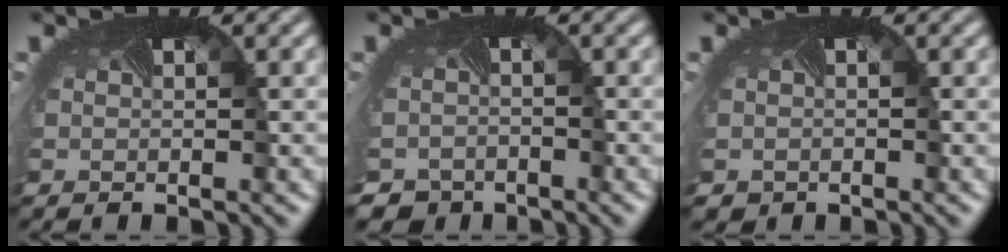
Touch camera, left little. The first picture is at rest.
{"total": 4.1, "force": [-3.4, 2.2, 0.3], "torque": [-0.006, -0.021, -0.047]}
{"total": 0.9, "force": [-0.4, 0.7, -0.1], "torque": [0.005, -0.007, -0.006]}